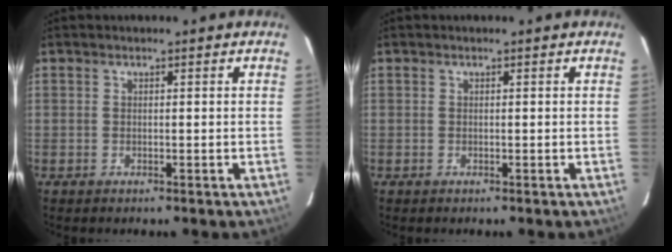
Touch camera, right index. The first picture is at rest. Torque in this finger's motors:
{"motor_torque": [0.00, 0.00, 0.00, 0.01]}